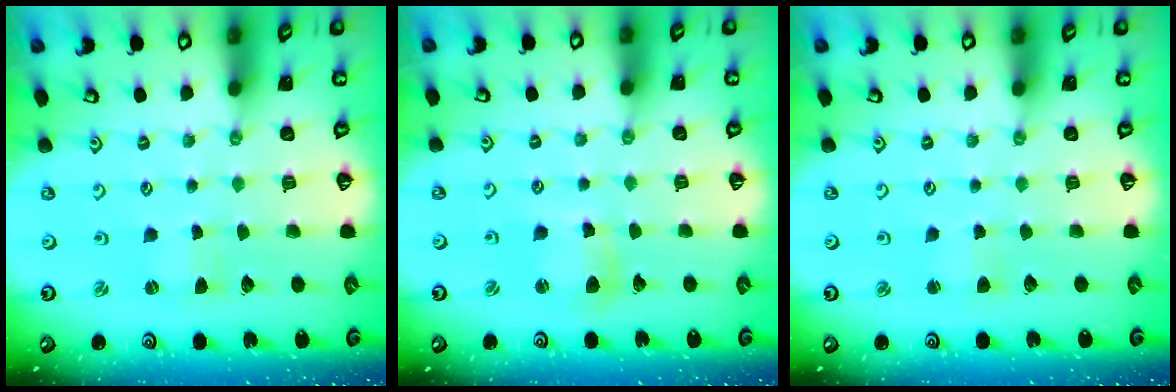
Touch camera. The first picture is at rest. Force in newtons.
{"total": 5.4, "press": 5.3, "slide": 0.8}
{"total": 2.8, "press": 2.8, "slide": 0.3}